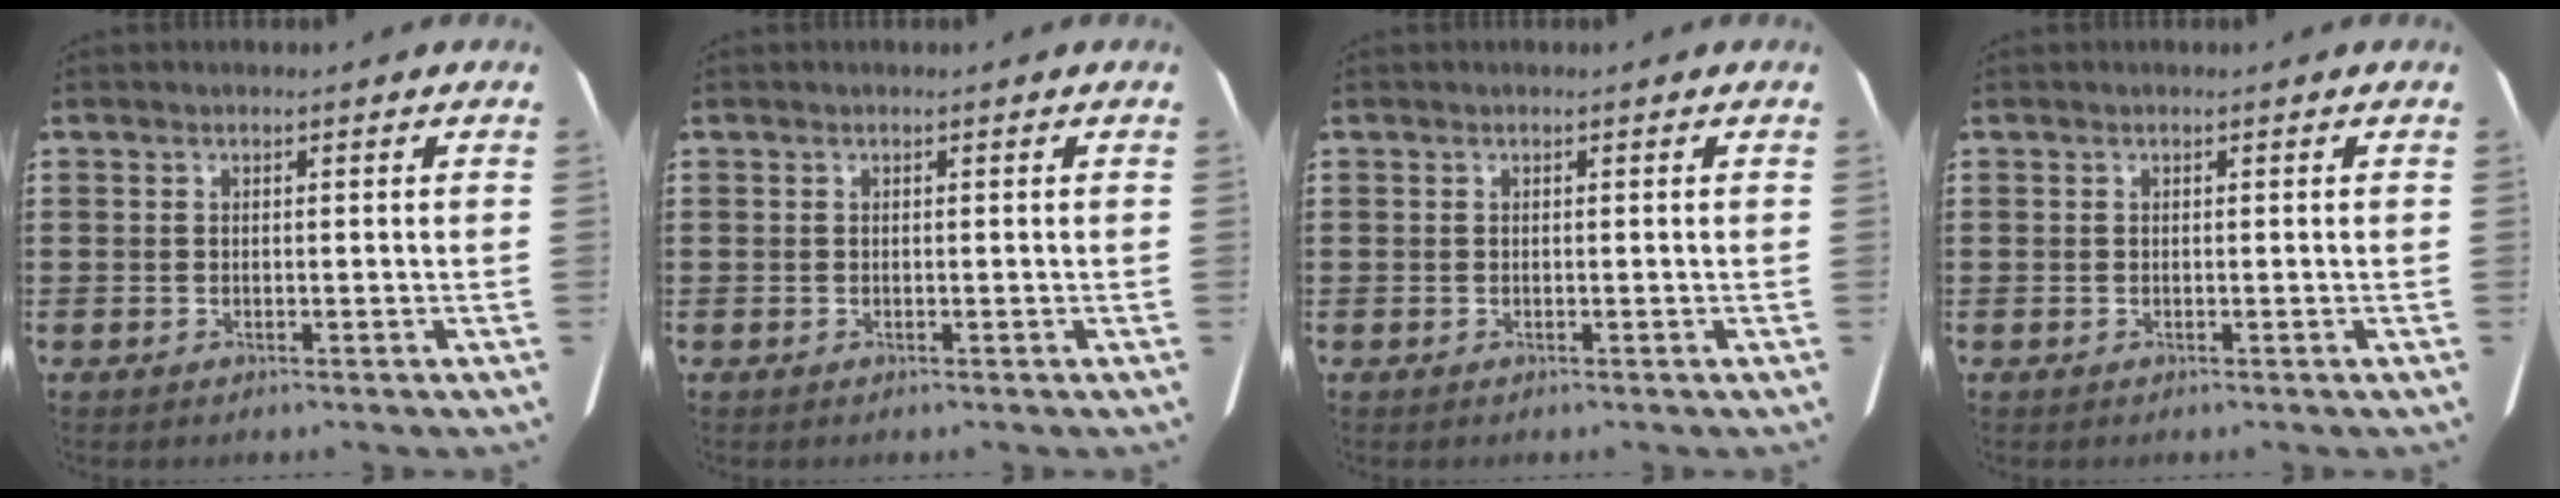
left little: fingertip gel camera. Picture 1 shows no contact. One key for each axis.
{"total": 0.0}
{"total": 0.0}
{"total": 0.0}